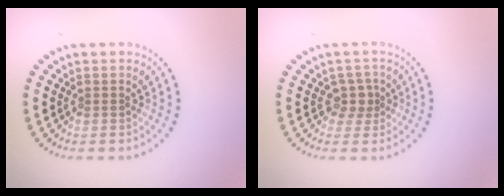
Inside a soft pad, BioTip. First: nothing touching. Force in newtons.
{"total": 1.8, "press": 1.4, "slide": 1.1}